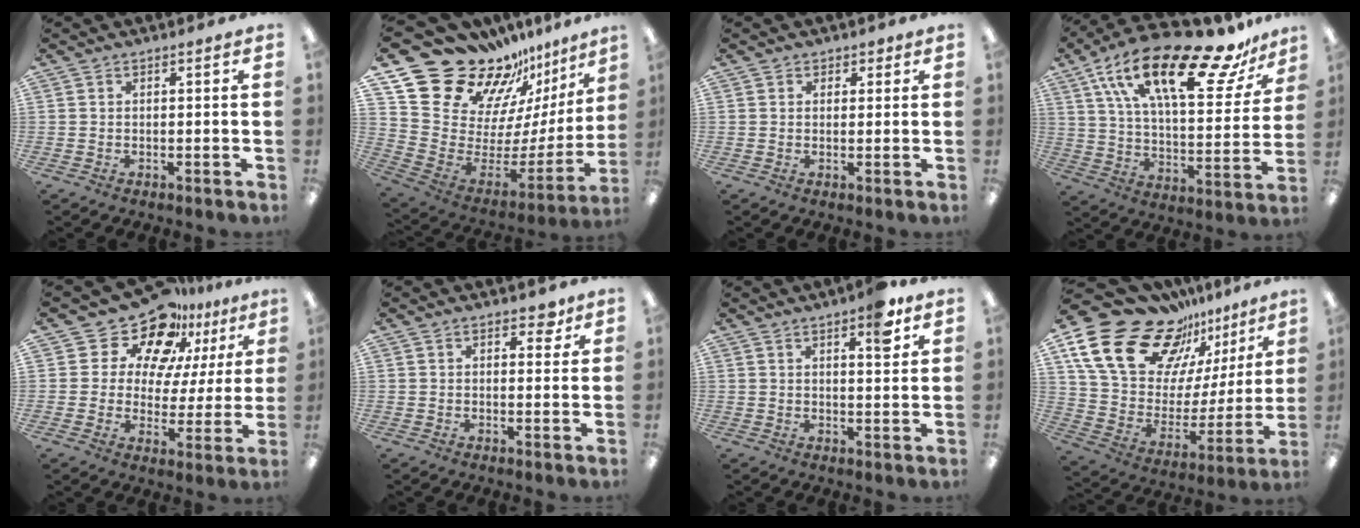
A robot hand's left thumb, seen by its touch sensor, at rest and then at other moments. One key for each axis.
{"total": 22.2, "fx": 18.7, "fy": 9.7, "fz": 7.1, "tx": -0.104, "ty": -0.162, "tz": 0.346}
{"total": 1.7, "fx": 0.7, "fy": 1.5, "fz": 0.2, "tx": 0.004, "ty": 0.000, "tz": 0.010}
{"total": 26.5, "fx": 16.7, "fy": 9.4, "fz": 18.3, "tx": -0.302, "ty": -0.085, "tz": 0.275}
{"total": 16.8, "fx": 12.6, "fy": 9.1, "fz": 6.5, "tx": -0.127, "ty": -0.084, "tz": 0.224}
{"total": 3.1, "fx": 2.0, "fy": 1.8, "fz": 1.6, "tx": -0.003, "ty": -0.008, "tz": 0.028}
{"total": 6.8, "fx": 4.3, "fy": 2.1, "fz": 4.9, "tx": -0.057, "ty": -0.020, "tz": 0.066}
{"total": 23.2, "fx": 16.0, "fy": 13.3, "fz": 10.5, "tx": -0.180, "ty": -0.109, "tz": 0.298}